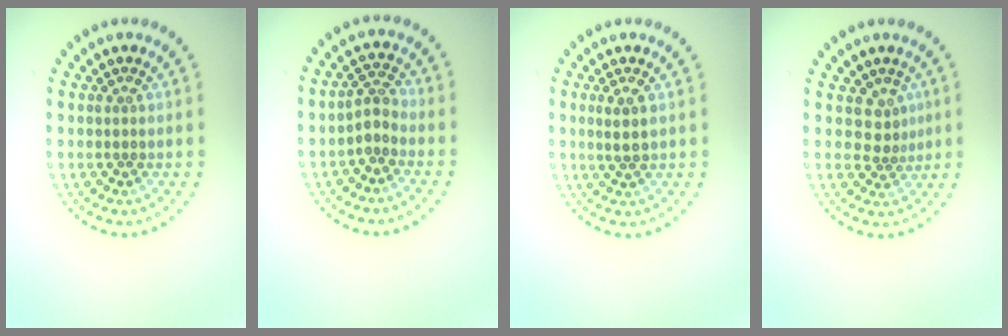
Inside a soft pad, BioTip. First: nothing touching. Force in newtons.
{"total": 1.7, "press": 1.3, "slide": 1.1}
{"total": 1.5, "press": 1.3, "slide": 0.7}
{"total": 1.8, "press": 1.3, "slide": 1.3}